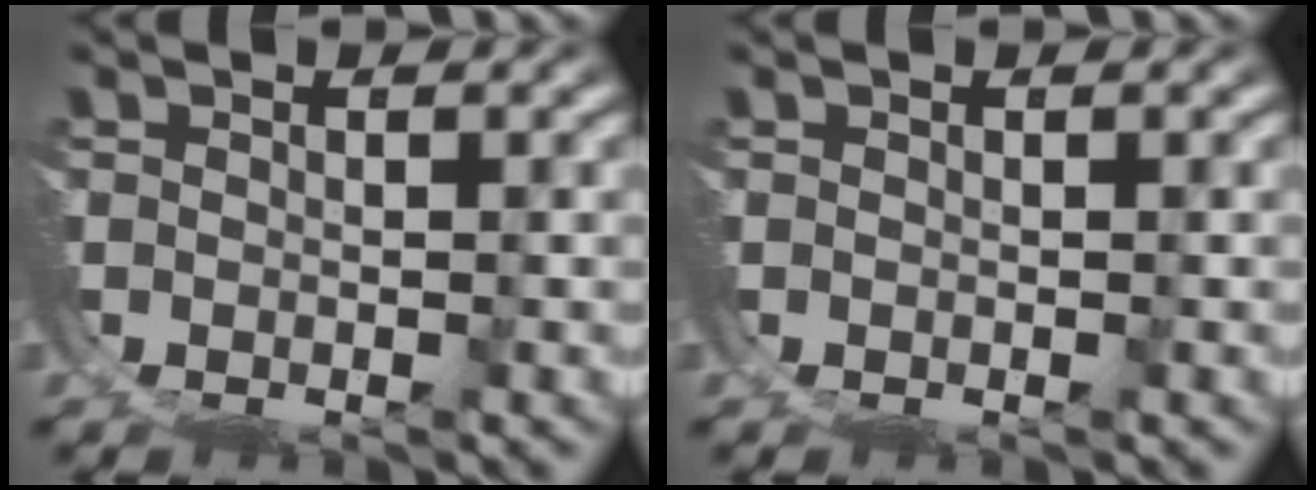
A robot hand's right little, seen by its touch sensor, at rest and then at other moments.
{"total": 0.0}